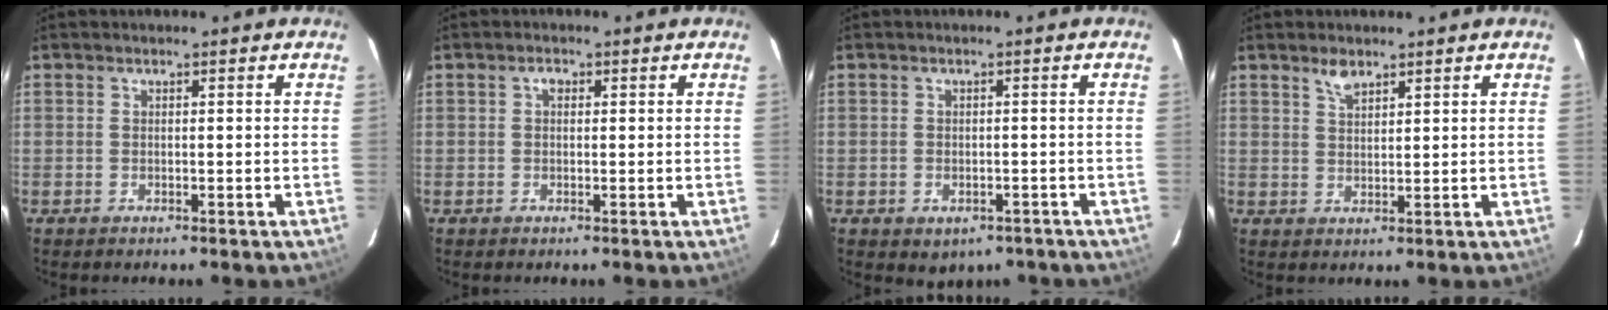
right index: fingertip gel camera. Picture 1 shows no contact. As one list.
[{"total": 1.3, "force": [0.3, 1.0, 0.8], "torque": [-0.012, 0.005, 0.003]}, {"total": 4.6, "force": [-2.4, 3.4, 1.9], "torque": [-0.038, -0.003, -0.017]}, {"total": 2.9, "force": [2.3, 1.2, 1.4], "torque": [-0.024, 0.001, 0.043]}]